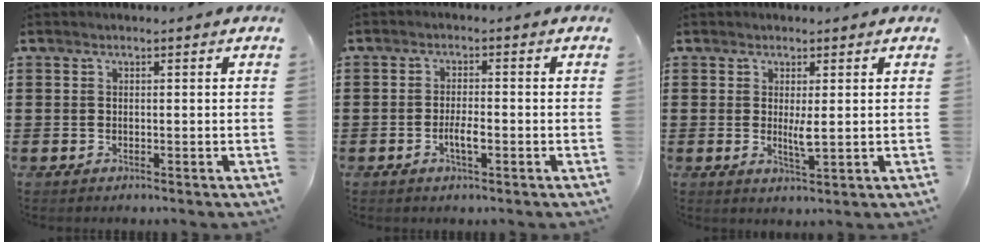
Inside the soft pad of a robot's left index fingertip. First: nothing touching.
{"total": 3.0, "force": [-1.0, 0.8, 2.7], "torque": [-0.054, 0.000, -0.020]}
{"total": 3.0, "force": [0.5, 0.4, 2.9], "torque": [-0.049, -0.006, 0.007]}